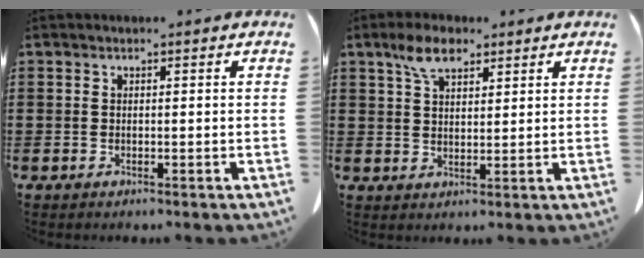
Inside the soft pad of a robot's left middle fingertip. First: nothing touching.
{"total": 5.6, "force": [3.6, 2.6, 3.5], "torque": [-0.078, 0.010, 0.065]}